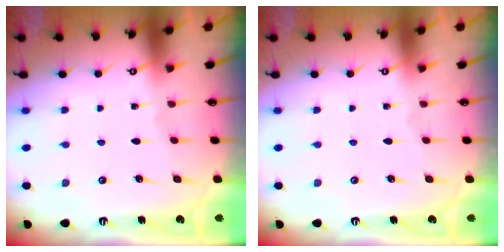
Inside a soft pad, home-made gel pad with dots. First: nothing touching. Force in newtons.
{"total": 0.0}